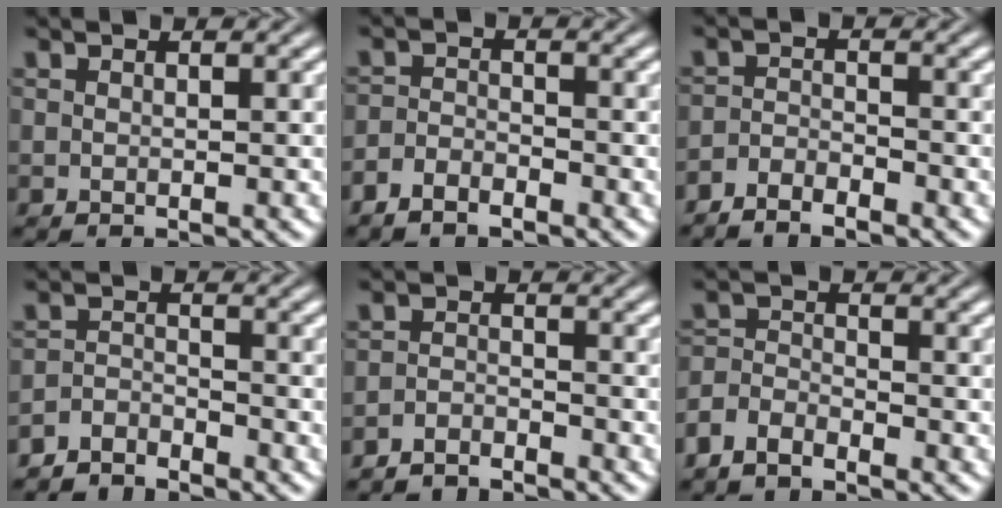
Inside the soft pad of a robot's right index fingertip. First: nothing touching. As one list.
[{"total": 2.2, "force": [-2.1, -0.1, 0.3], "torque": [0.006, -0.006, -0.037]}, {"total": 2.5, "force": [-2.5, -0.2, 0.2], "torque": [0.006, -0.007, -0.046]}, {"total": 2.9, "force": [-2.9, 0.1, 0.1], "torque": [0.013, -0.010, -0.051]}, {"total": 2.9, "force": [-2.9, -0.1, -0.3], "torque": [0.016, -0.015, -0.047]}, {"total": 2.7, "force": [-2.3, 1.2, 0.8], "torque": [-0.009, -0.014, -0.038]}]